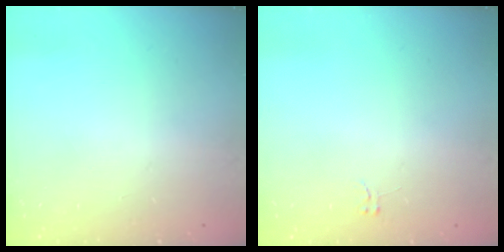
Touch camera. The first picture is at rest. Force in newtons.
{"total": 2.6, "press": 2.6, "slide": 0.3}